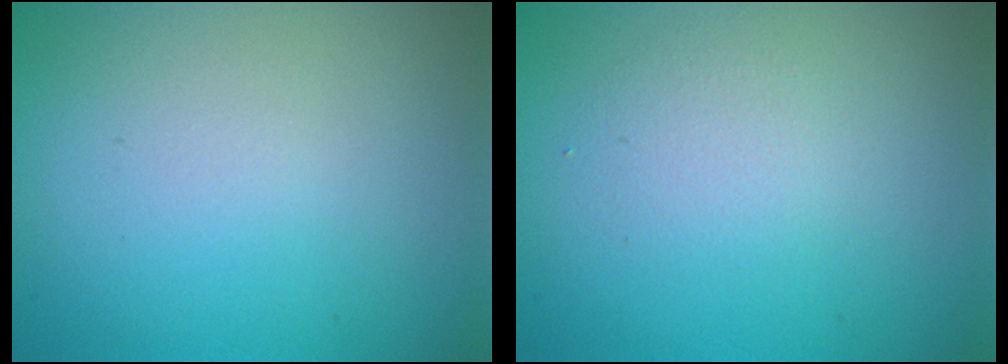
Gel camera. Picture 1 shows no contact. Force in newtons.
{"total": 1.9, "press": 1.9, "slide": 0.1}